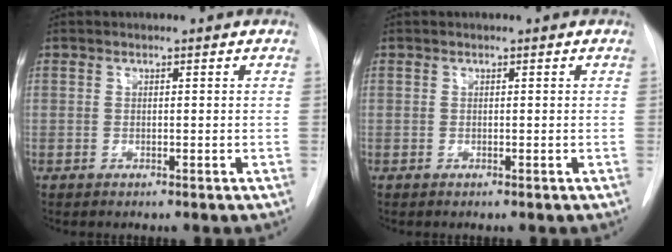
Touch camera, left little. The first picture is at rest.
{"total": 0.0}